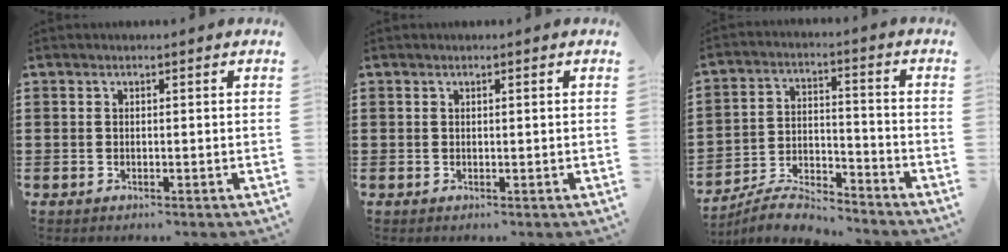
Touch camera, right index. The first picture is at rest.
{"total": 0.0}
{"total": 6.6, "force": [-6.3, 0.8, 1.7], "torque": [-0.044, 0.005, -0.125]}